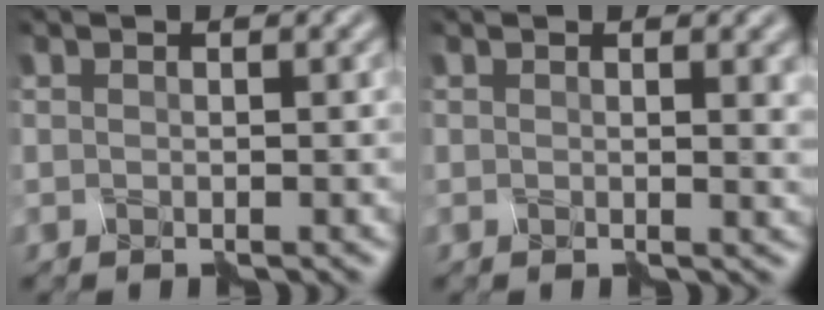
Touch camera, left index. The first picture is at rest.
{"total": 2.0, "force": [0.9, 0.6, 1.7], "torque": [-0.019, 0.003, 0.016]}